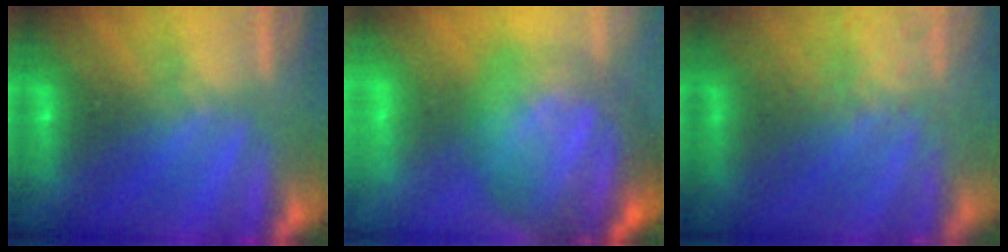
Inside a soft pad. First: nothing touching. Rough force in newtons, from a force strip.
{"total": 11.3}
{"total": 7.8}